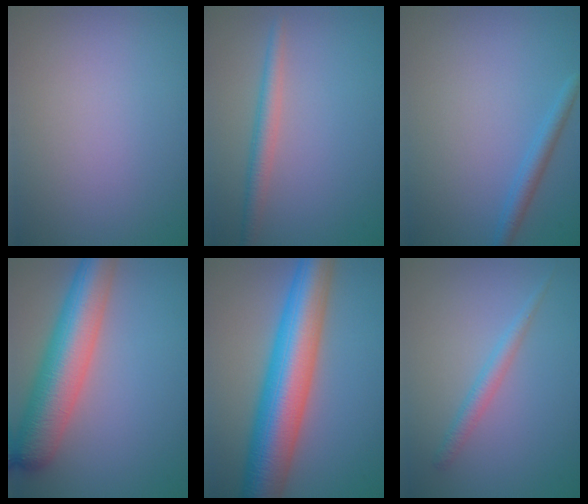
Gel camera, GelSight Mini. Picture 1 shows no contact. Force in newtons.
{"total": 2.3, "press": 2.3, "slide": 0.1}
{"total": 1.9, "press": 1.9, "slide": 0.2}
{"total": 8.5, "press": 8.5, "slide": 0.5}
{"total": 10.9, "press": 10.9, "slide": 0.4}
{"total": 1.7, "press": 1.7, "slide": 0.1}